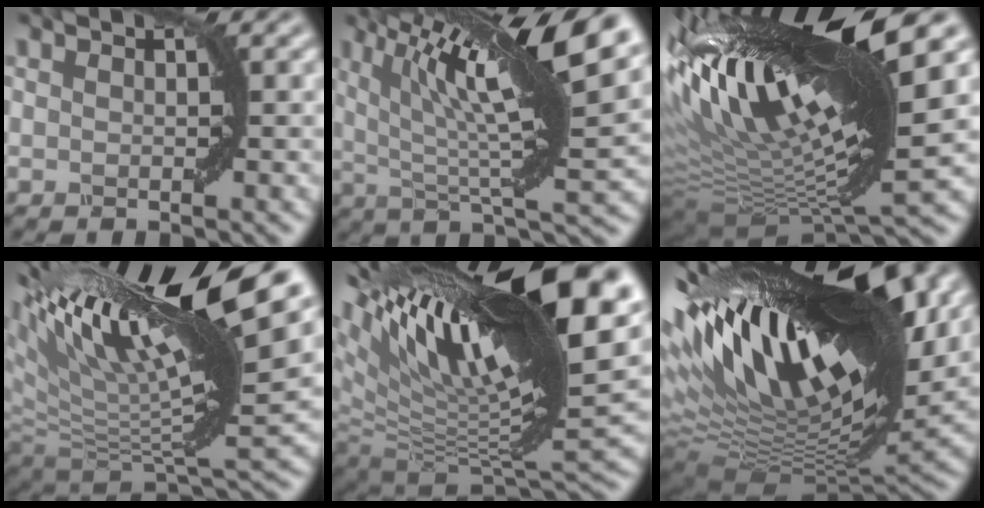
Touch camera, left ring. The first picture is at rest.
{"total": 14.3, "force": [6.5, 3.3, 12.3], "torque": [-0.193, 0.022, 0.113]}
{"total": 16.9, "force": [6.2, 4.9, 15.0], "torque": [-0.294, 0.017, 0.108]}
{"total": 16.1, "force": [8.3, 4.6, 12.9], "torque": [-0.241, 0.030, 0.149]}
{"total": 17.7, "force": [8.6, 5.9, 14.3], "torque": [-0.246, 0.023, 0.151]}
{"total": 19.0, "force": [7.5, 7.8, 15.6], "torque": [-0.292, 0.032, 0.114]}